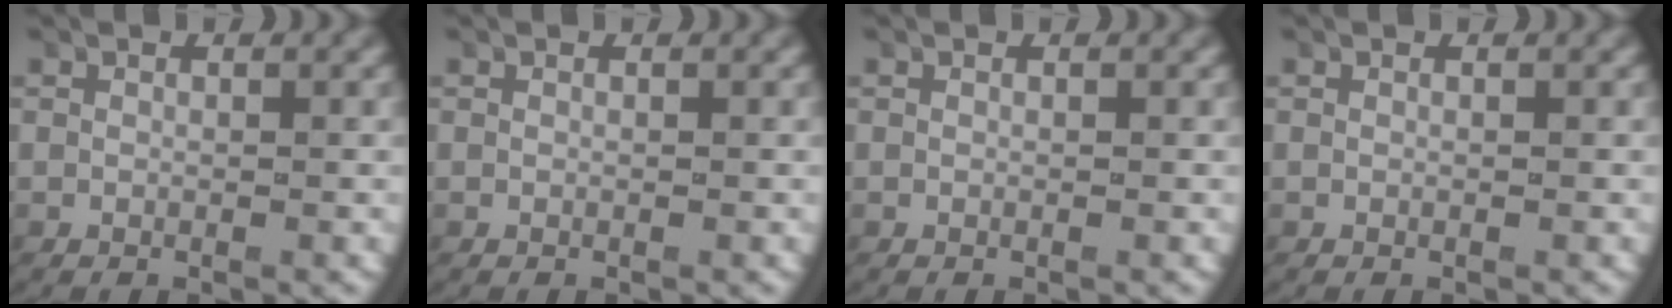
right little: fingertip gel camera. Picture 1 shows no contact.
{"total": 0.0}
{"total": 0.0}
{"total": 0.0}